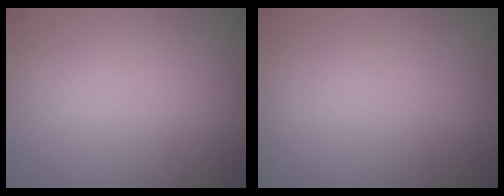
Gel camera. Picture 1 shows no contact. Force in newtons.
{"total": 0.0}